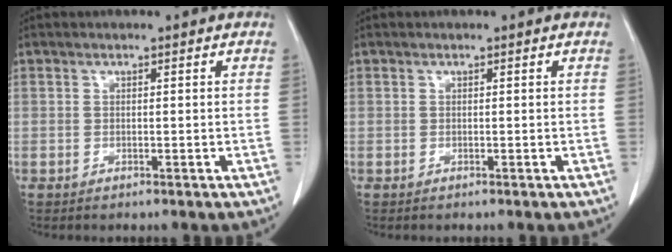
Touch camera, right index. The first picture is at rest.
{"total": 0.0}